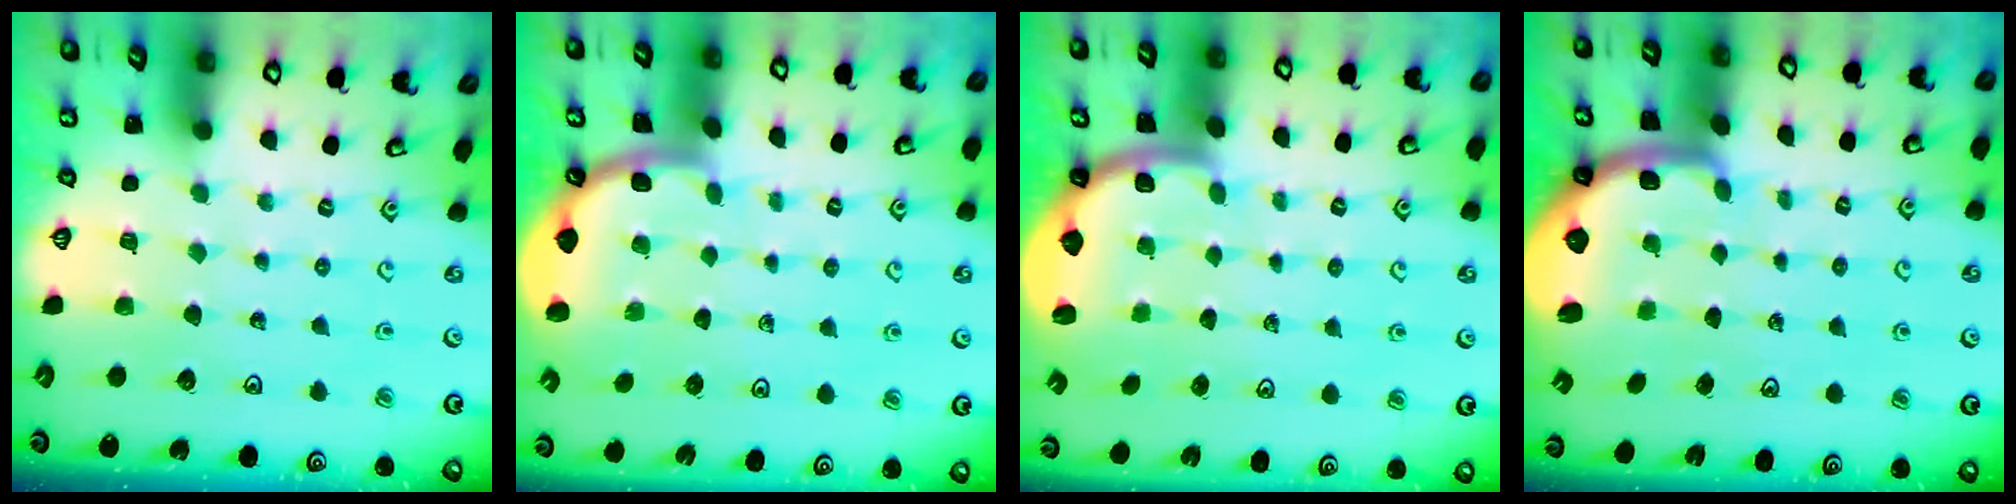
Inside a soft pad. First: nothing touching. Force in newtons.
{"total": 1.7, "press": 1.7, "slide": 0.0}
{"total": 1.9, "press": 1.8, "slide": 0.5}
{"total": 1.7, "press": 1.7, "slide": 0.4}